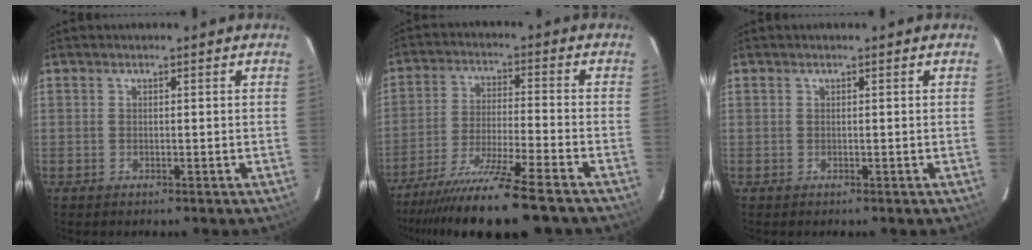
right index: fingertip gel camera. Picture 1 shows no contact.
{"total": 16.9, "force": [-14.3, 0.1, 9.0], "torque": [-0.181, -0.039, -0.241]}
{"total": 0.0}